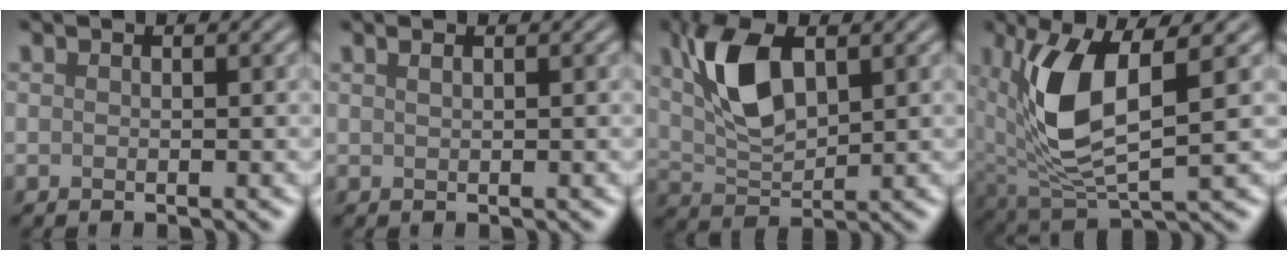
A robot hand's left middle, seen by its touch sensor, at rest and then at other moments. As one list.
[{"total": 1.1, "force": [0.6, 0.6, 0.8], "torque": [0.001, -0.002, 0.000]}, {"total": 6.6, "force": [2.1, 3.2, 5.3], "torque": [-0.119, 0.008, 0.046]}, {"total": 8.3, "force": [1.7, 3.6, 7.3], "torque": [-0.170, -0.009, 0.041]}]